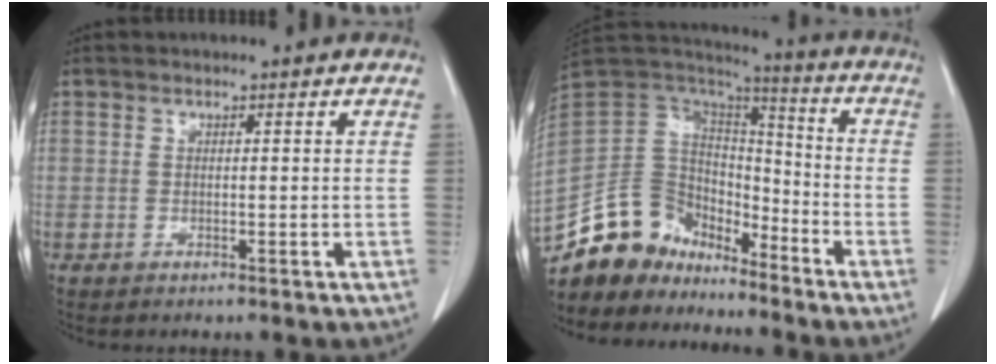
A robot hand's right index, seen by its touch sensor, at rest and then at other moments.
{"total": 13.0, "force": [-10.7, 7.1, 2.3], "torque": [-0.045, 0.072, -0.199]}